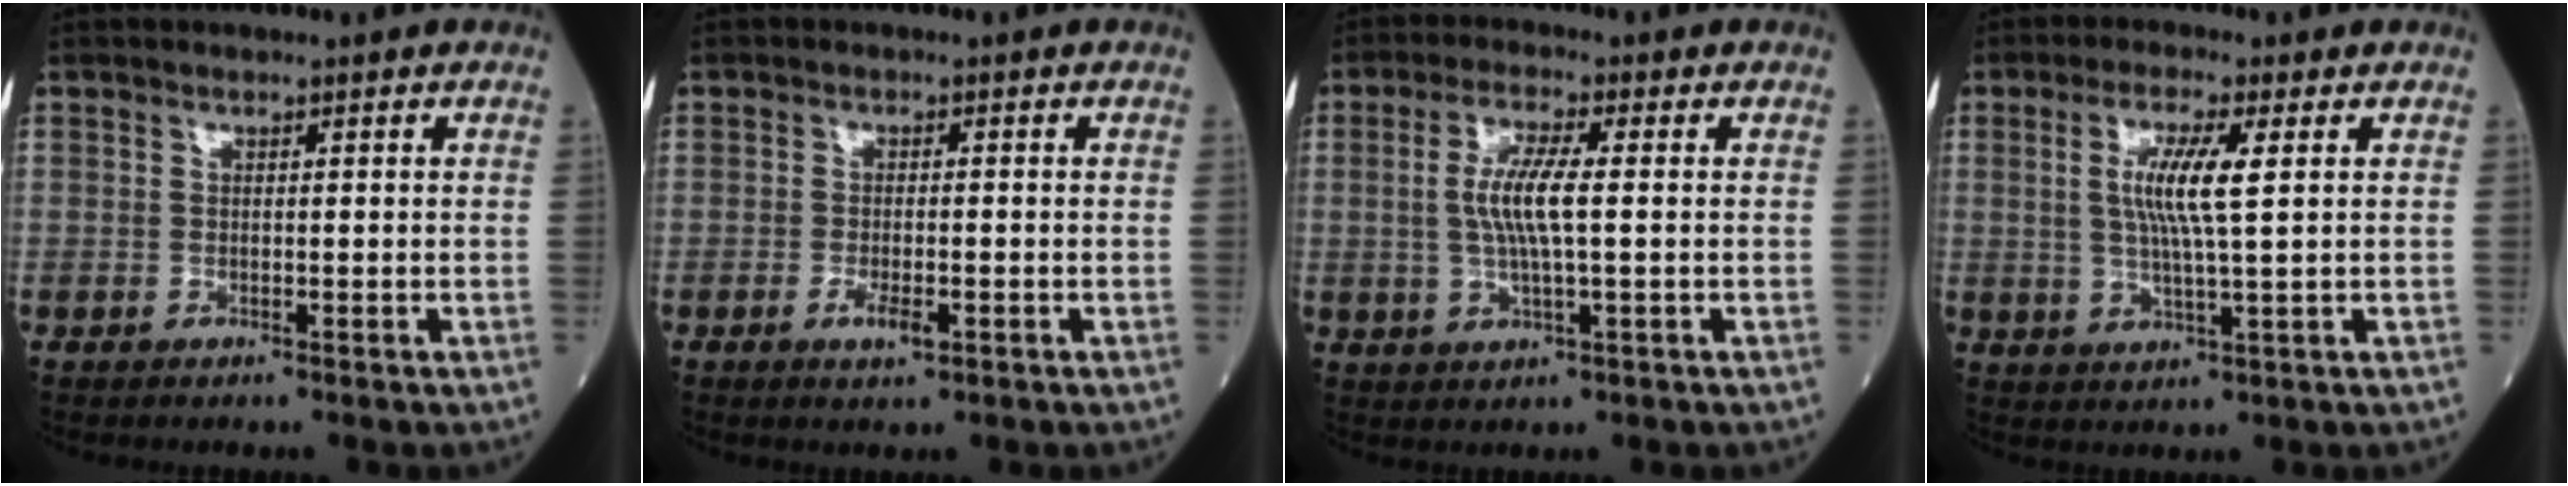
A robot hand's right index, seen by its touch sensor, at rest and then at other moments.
{"total": 2.5, "force": [-1.1, 0.7, 2.2], "torque": [-0.041, -0.002, -0.016]}
{"total": 6.6, "force": [0.4, 0.8, 6.5], "torque": [-0.134, 0.000, 0.007]}
{"total": 6.9, "force": [1.5, 0.1, 6.8], "torque": [-0.136, 0.000, 0.028]}